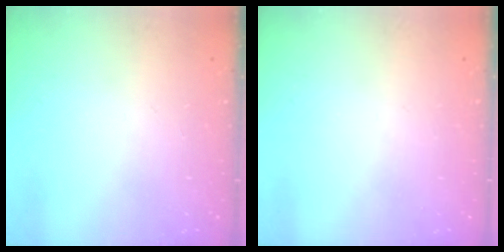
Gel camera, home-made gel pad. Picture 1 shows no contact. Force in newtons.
{"total": 0.0}